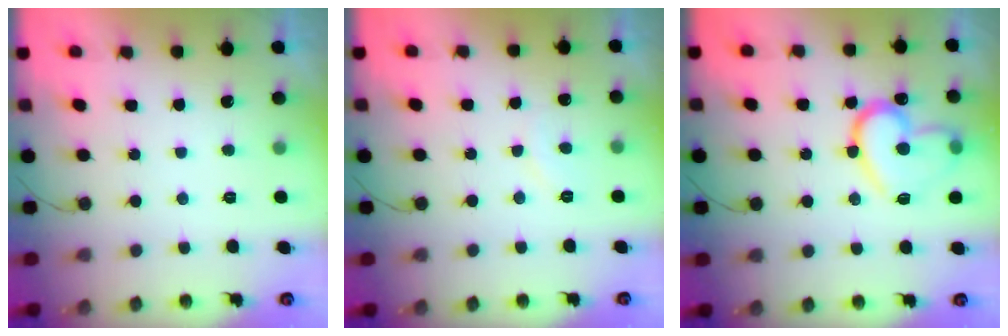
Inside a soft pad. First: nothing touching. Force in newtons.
{"total": 5.8, "press": 5.8, "slide": 0.5}
{"total": 17.7, "press": 17.6, "slide": 1.2}